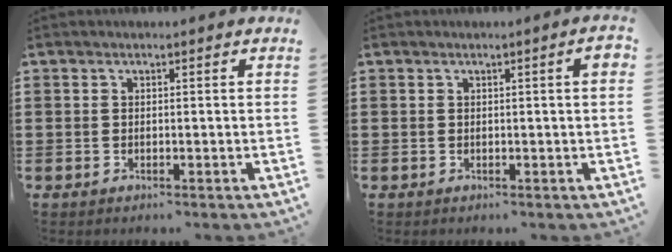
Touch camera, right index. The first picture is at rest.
{"total": 1.4, "force": [0.2, 0.0, 1.4], "torque": [-0.023, -0.001, 0.002]}